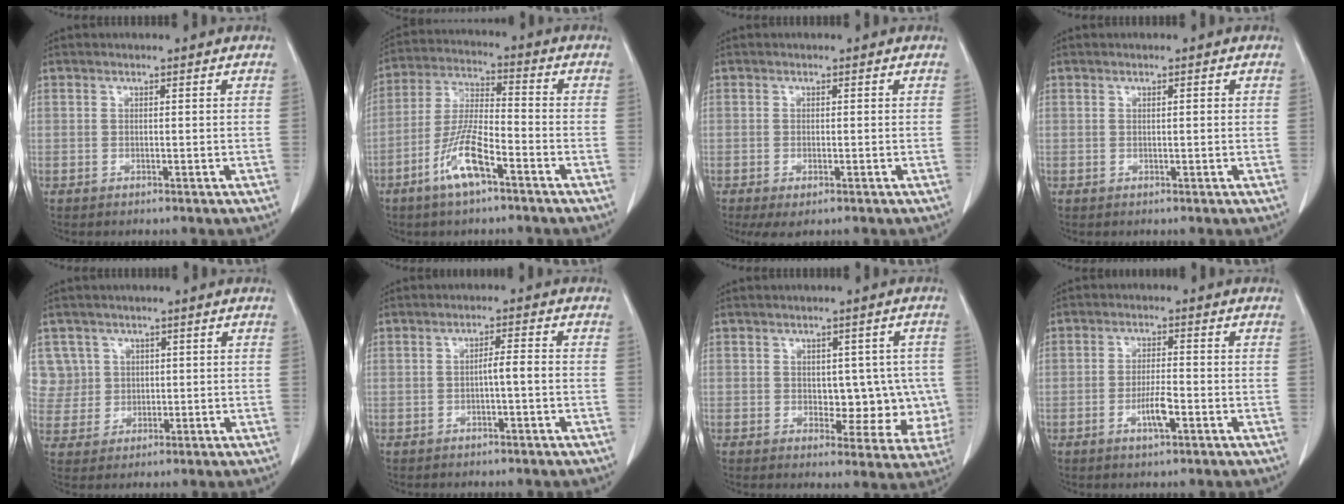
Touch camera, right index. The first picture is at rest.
{"total": 9.6, "force": [-5.2, 1.9, 7.9], "torque": [-0.167, -0.004, -0.100]}
{"total": 3.1, "force": [-1.9, 1.0, 2.2], "torque": [-0.037, -0.008, -0.026]}
{"total": 0.7, "force": [0.2, 0.1, 0.7], "torque": [-0.013, 0.002, 0.003]}
{"total": 6.0, "force": [2.4, 5.5, -0.4], "torque": [0.015, 0.014, 0.055]}
{"total": 2.5, "force": [-0.6, 0.1, 2.4], "torque": [-0.036, 0.004, -0.012]}
{"total": 7.6, "force": [0.0, 4.8, 5.9], "torque": [-0.045, 0.013, 0.010]}
{"total": 4.0, "force": [-1.6, 0.7, 3.6], "torque": [-0.069, -0.001, -0.028]}